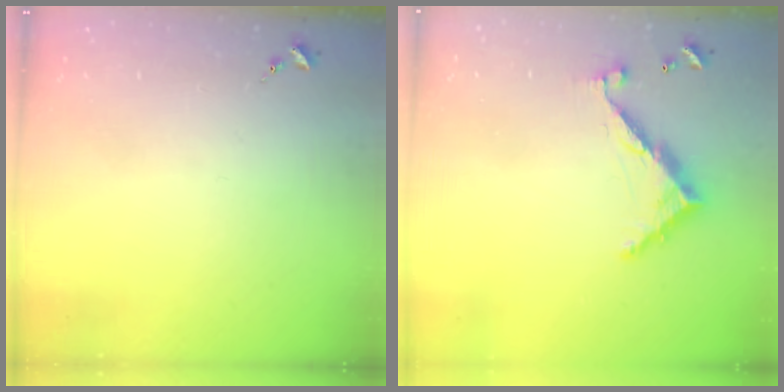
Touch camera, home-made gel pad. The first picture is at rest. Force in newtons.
{"total": 9.2, "press": 9.2, "slide": 0.6}